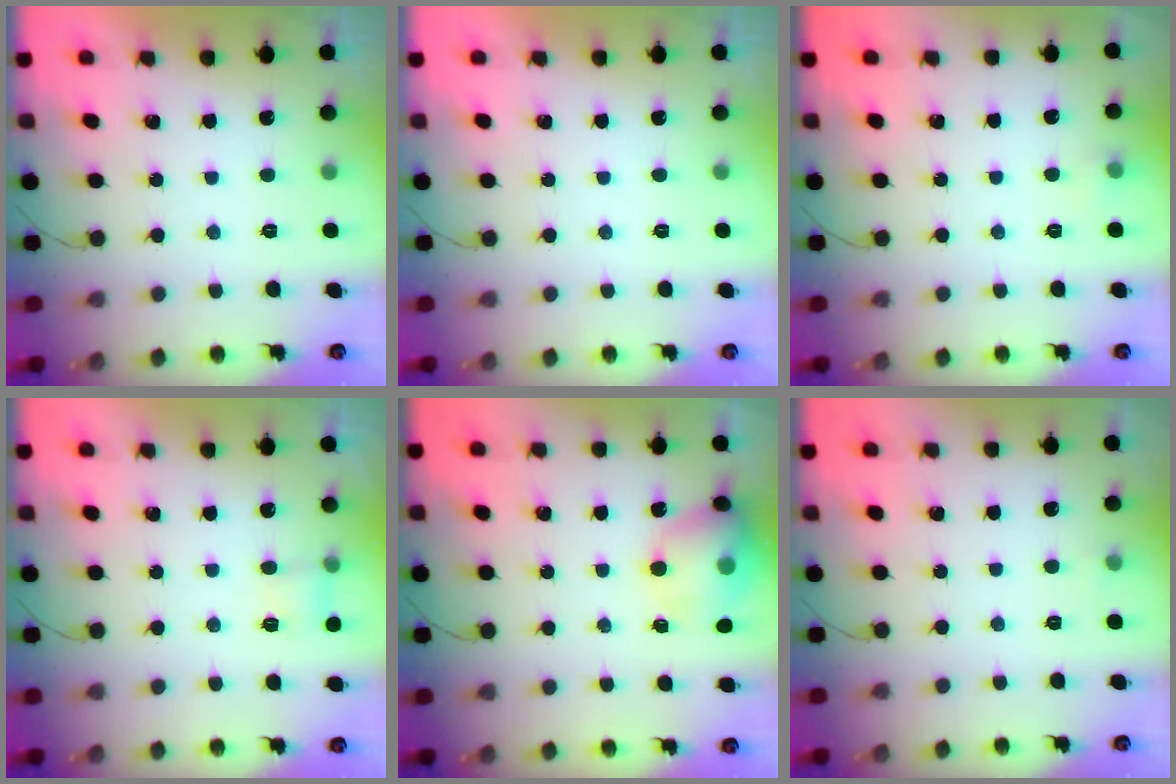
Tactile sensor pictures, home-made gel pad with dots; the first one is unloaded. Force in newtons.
{"total": 0.0}
{"total": 4.5, "press": 4.3, "slide": 1.2}
{"total": 4.0, "press": 3.8, "slide": 1.2}
{"total": 14.8, "press": 14.6, "slide": 2.4}
{"total": 2.8, "press": 2.5, "slide": 1.1}